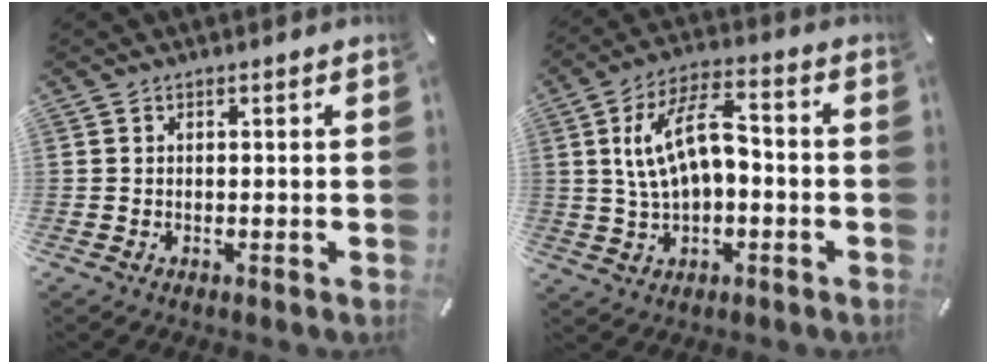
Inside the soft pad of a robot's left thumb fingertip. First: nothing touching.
{"total": 12.6, "force": [1.0, 7.0, 10.4], "torque": [-0.199, 0.016, 0.020]}